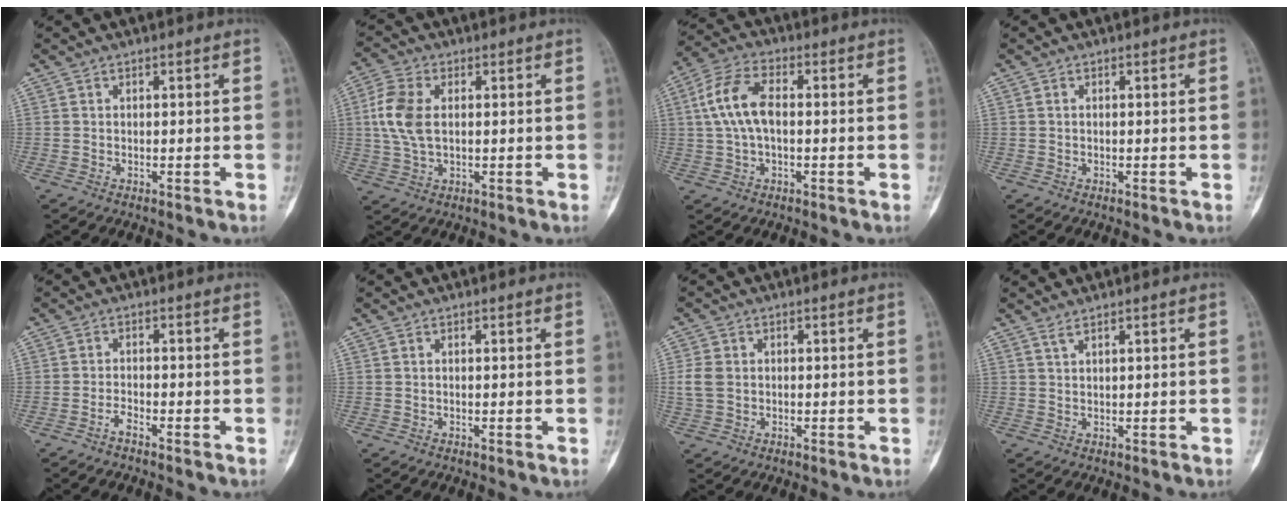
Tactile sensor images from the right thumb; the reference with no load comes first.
{"total": 8.6, "force": [1.1, 5.1, 6.8], "torque": [-0.158, 0.007, 0.023]}
{"total": 9.5, "force": [0.7, 5.0, 8.0], "torque": [-0.168, 0.027, 0.010]}
{"total": 0.0}
{"total": 2.5, "force": [-2.0, 0.5, 1.3], "torque": [-0.030, 0.015, -0.043]}
{"total": 0.0}
{"total": 4.2, "force": [0.1, 3.5, 2.4], "torque": [-0.050, 0.007, 0.003]}
{"total": 1.2, "force": [1.0, 0.0, 0.7], "torque": [-0.014, -0.004, 0.023]}